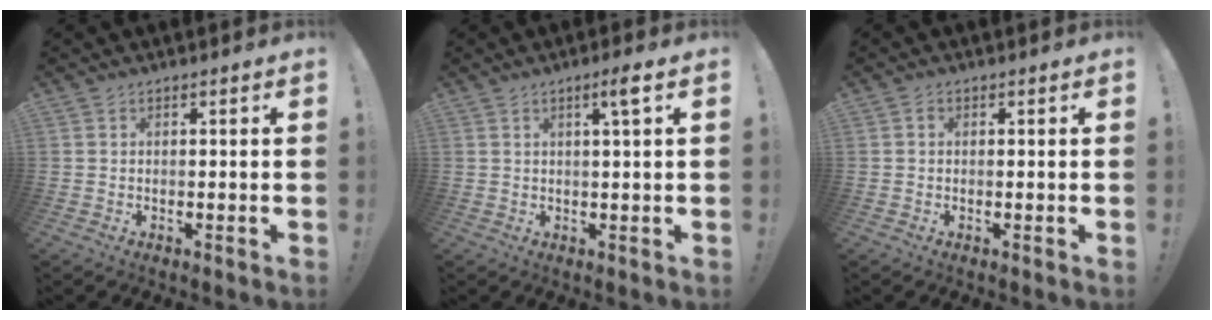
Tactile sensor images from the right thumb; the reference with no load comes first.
{"total": 3.8, "force": [1.5, -0.2, 3.5], "torque": [-0.058, -0.002, 0.018]}
{"total": 0.7, "force": [-0.1, 0.6, 0.2], "torque": [-0.008, 0.004, -0.001]}